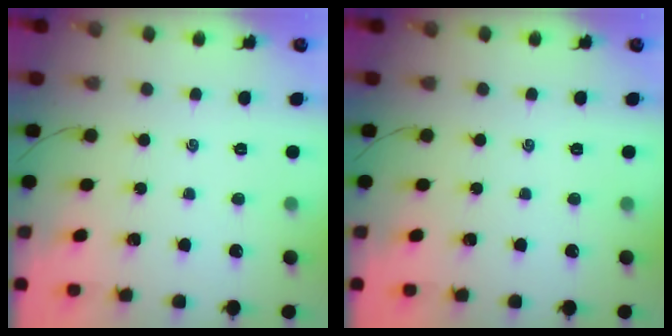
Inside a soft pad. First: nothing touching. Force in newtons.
{"total": 0.0}